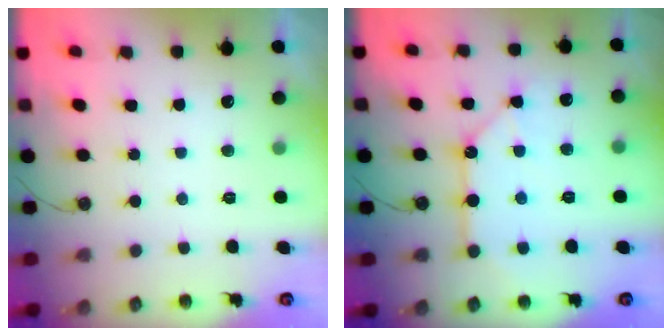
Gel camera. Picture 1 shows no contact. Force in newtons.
{"total": 10.8, "press": 10.7, "slide": 1.0}